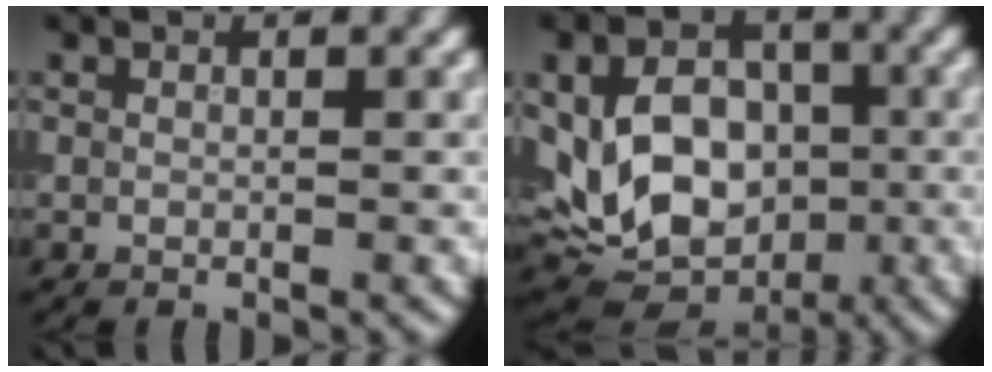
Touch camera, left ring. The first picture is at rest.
{"total": 10.4, "force": [-0.7, 7.8, 6.8], "torque": [-0.123, -0.012, -0.013]}